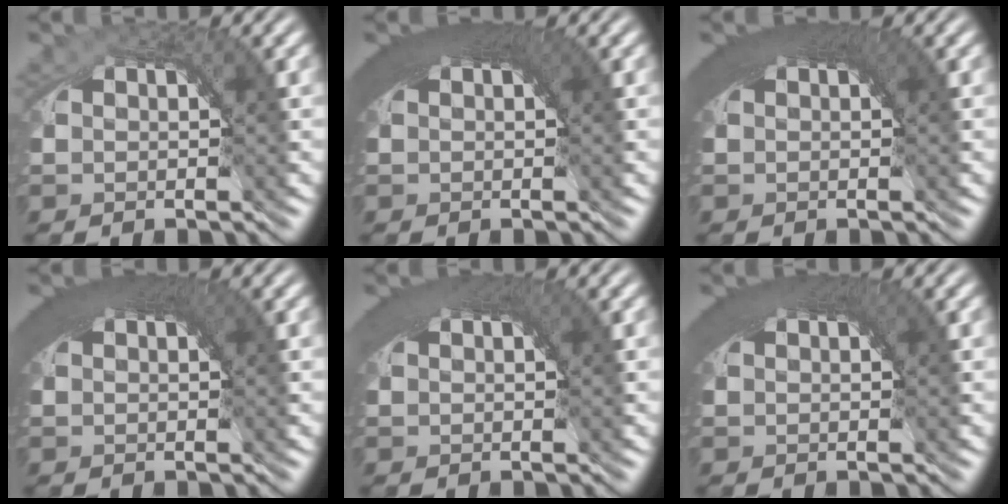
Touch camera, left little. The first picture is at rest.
{"total": 6.3, "force": [1.9, 2.3, 5.5], "torque": [-0.067, 0.017, 0.020]}
{"total": 6.1, "force": [1.8, 2.2, 5.4], "torque": [-0.066, 0.016, 0.020]}
{"total": 5.9, "force": [1.9, 2.1, 5.2], "torque": [-0.062, 0.017, 0.021]}
{"total": 4.5, "force": [1.5, 1.5, 4.0], "torque": [-0.047, 0.013, 0.018]}
{"total": 5.5, "force": [1.8, 1.9, 4.8], "torque": [-0.058, 0.015, 0.020]}